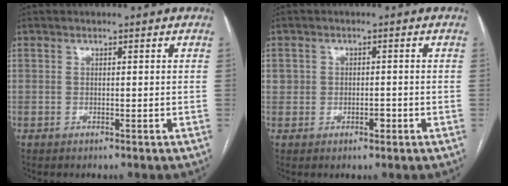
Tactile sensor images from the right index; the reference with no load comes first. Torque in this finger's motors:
{"motor_torque": [-0.11, 0.08, 0.00, 0.01]}